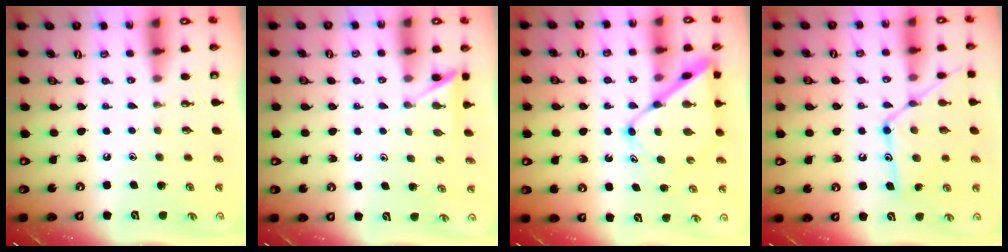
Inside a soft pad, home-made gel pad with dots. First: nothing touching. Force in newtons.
{"total": 5.6, "press": 5.6, "slide": 0.5}
{"total": 12.5, "press": 12.5, "slide": 1.1}
{"total": 14.8, "press": 14.8, "slide": 1.0}